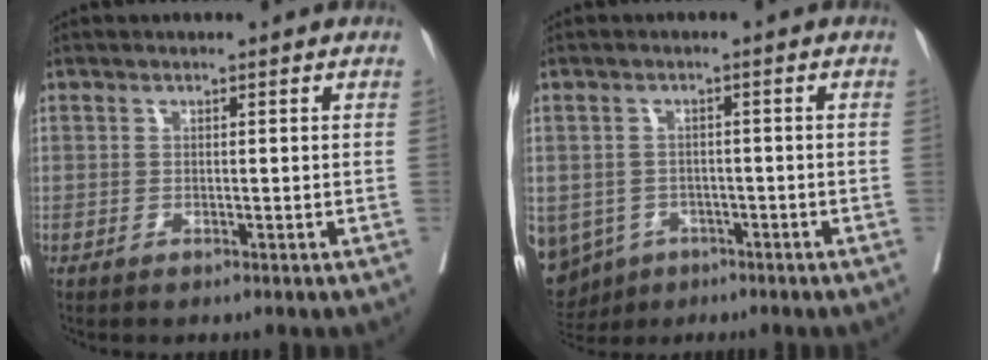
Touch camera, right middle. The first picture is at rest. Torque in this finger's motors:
{"motor_torque": [0.71, 0.00, 1.05, 0.21]}